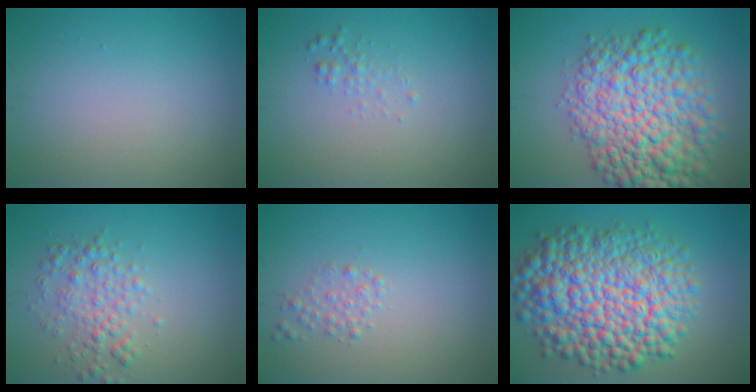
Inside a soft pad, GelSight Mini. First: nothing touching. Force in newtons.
{"total": 0.9, "press": 0.9, "slide": 0.1}
{"total": 10.9, "press": 10.9, "slide": 0.2}
{"total": 3.0, "press": 3.0, "slide": 0.0}
{"total": 1.2, "press": 1.2, "slide": 0.0}
{"total": 13.6, "press": 13.6, "slide": 0.4}